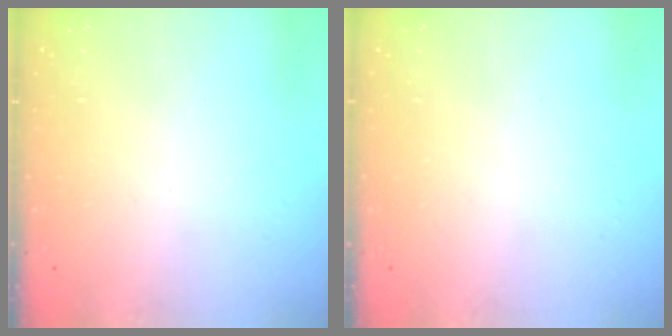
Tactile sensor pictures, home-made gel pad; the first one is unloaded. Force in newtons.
{"total": 0.0}